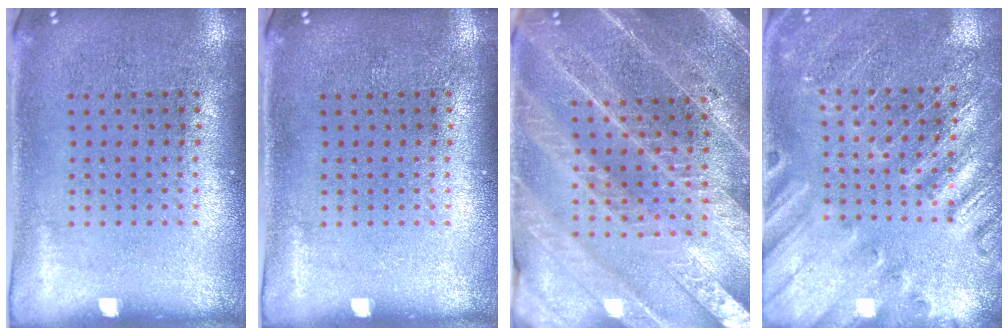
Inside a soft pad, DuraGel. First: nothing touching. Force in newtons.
{"total": 0.0}
{"total": 4.1, "press": 3.8, "slide": 1.7}
{"total": 2.4, "press": 2.4, "slide": 0.3}